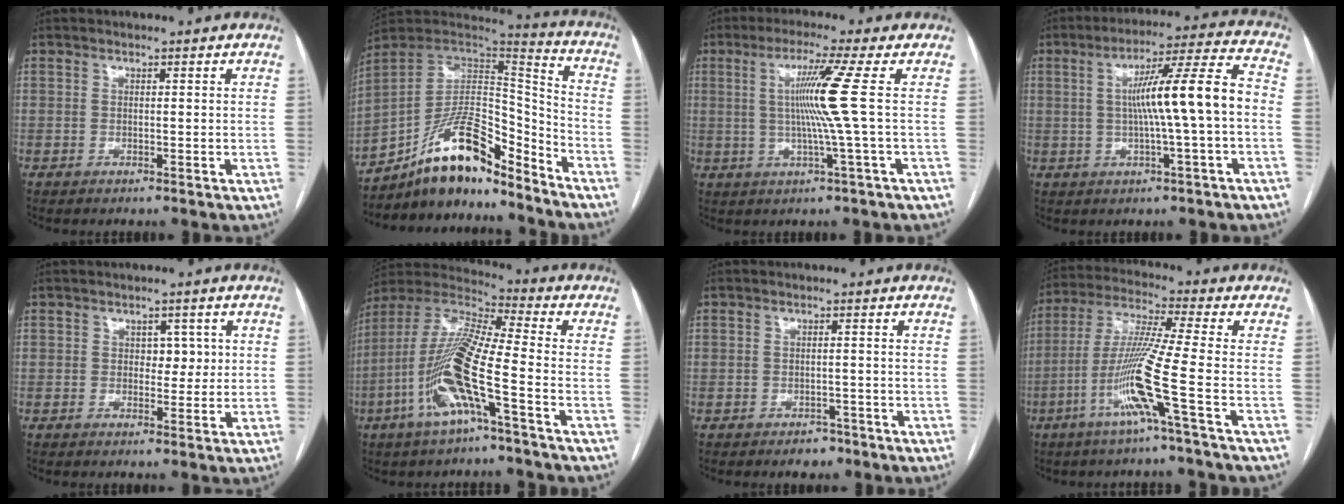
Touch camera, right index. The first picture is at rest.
{"total": 16.6, "force": [-13.4, 4.7, 8.7], "torque": [-0.137, 0.042, -0.233]}
{"total": 7.8, "force": [0.7, -2.7, 7.3], "torque": [-0.136, 0.000, 0.021]}
{"total": 12.0, "force": [-0.6, -0.4, 12.0], "torque": [-0.190, 0.022, -0.010]}
{"total": 2.9, "force": [0.6, 2.1, 2.0], "torque": [-0.016, 0.005, 0.008]}
{"total": 15.7, "force": [-5.7, 1.9, 14.5], "torque": [-0.311, -0.001, -0.113]}
{"total": 2.5, "force": [-1.8, 1.5, 0.8], "torque": [-0.007, 0.003, -0.018]}
{"total": 12.1, "force": [-4.8, -2.2, 10.9], "torque": [-0.221, -0.011, -0.099]}